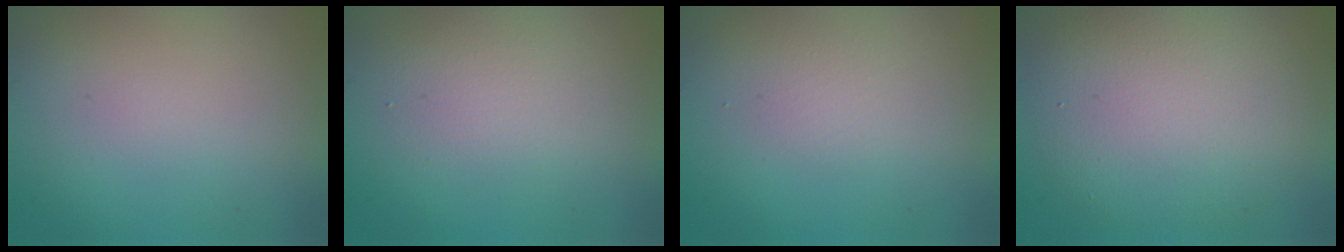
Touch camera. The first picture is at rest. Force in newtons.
{"total": 2.6, "press": 2.6, "slide": 0.0}
{"total": 1.1, "press": 1.1, "slide": 0.1}
{"total": 9.1, "press": 9.1, "slide": 0.3}